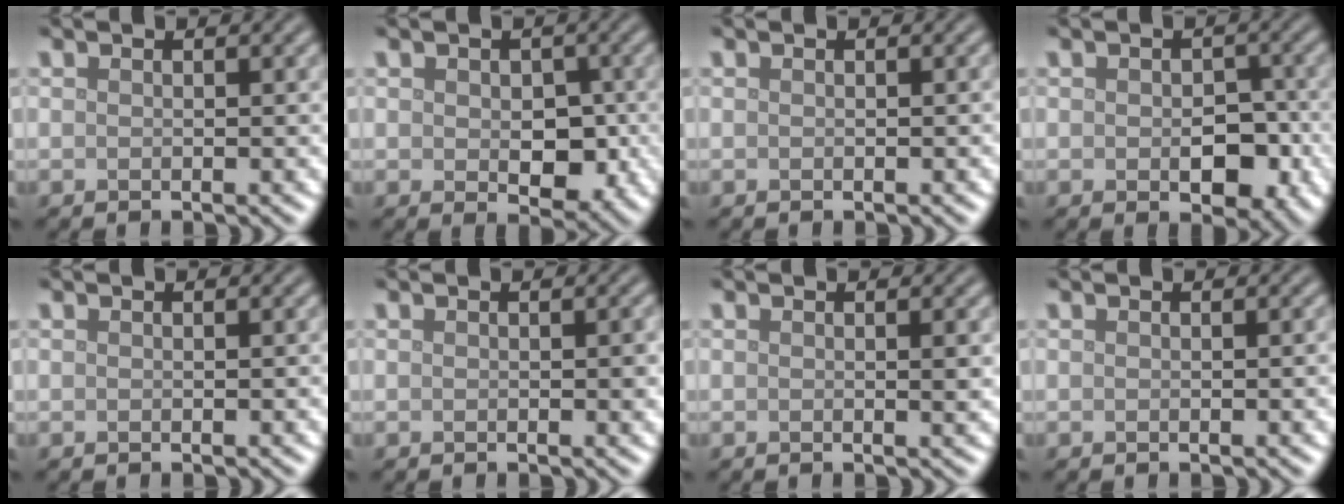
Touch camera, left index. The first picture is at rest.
{"total": 4.2, "force": [-0.4, 2.7, 3.2], "torque": [-0.041, -0.010, -0.003]}
{"total": 0.0}
{"total": 4.4, "force": [-0.8, 2.6, 3.4], "torque": [-0.042, -0.010, -0.009]}
{"total": 0.0}
{"total": 0.7, "force": [-0.1, 0.1, 0.7], "torque": [-0.008, 0.000, 0.001]}
{"total": 0.9, "force": [0.0, 0.1, 0.9], "torque": [-0.010, 0.000, -0.001]}
{"total": 0.8, "force": [-0.1, 0.2, 0.8], "torque": [-0.007, 0.002, -0.001]}